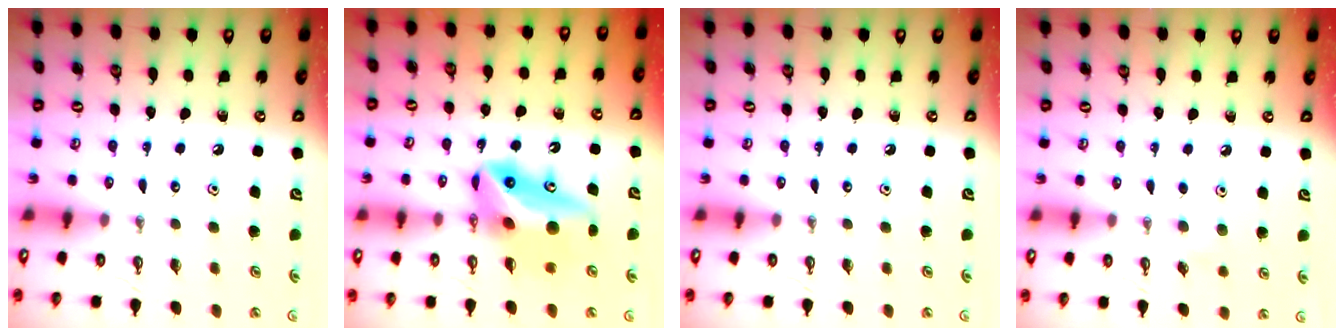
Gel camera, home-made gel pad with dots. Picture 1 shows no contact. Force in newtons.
{"total": 10.5, "press": 10.4, "slide": 1.6}
{"total": 0.0}
{"total": 4.8, "press": 4.6, "slide": 1.3}